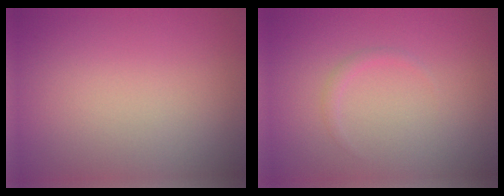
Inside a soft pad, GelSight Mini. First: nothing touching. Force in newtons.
{"total": 0.7, "press": 0.7, "slide": 0.0}